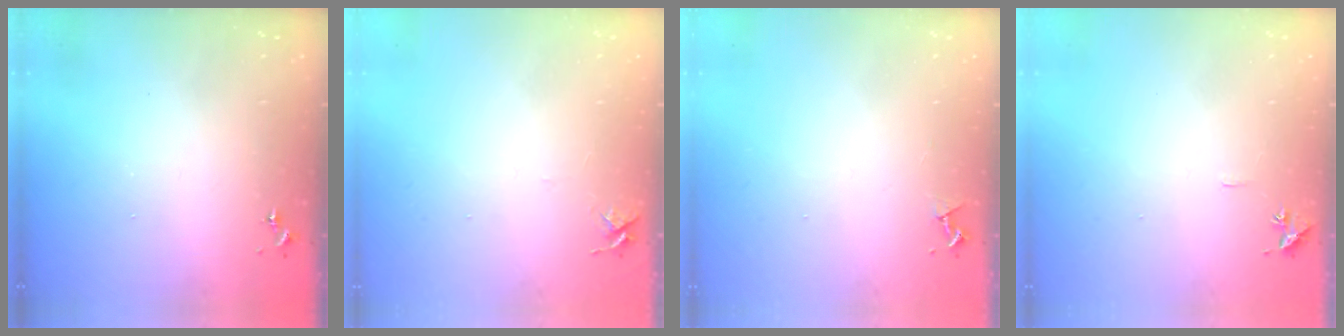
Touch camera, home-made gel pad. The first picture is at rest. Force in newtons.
{"total": 4.4, "press": 4.3, "slide": 0.6}
{"total": 3.5, "press": 3.5, "slide": 0.6}
{"total": 4.8, "press": 4.8, "slide": 0.5}